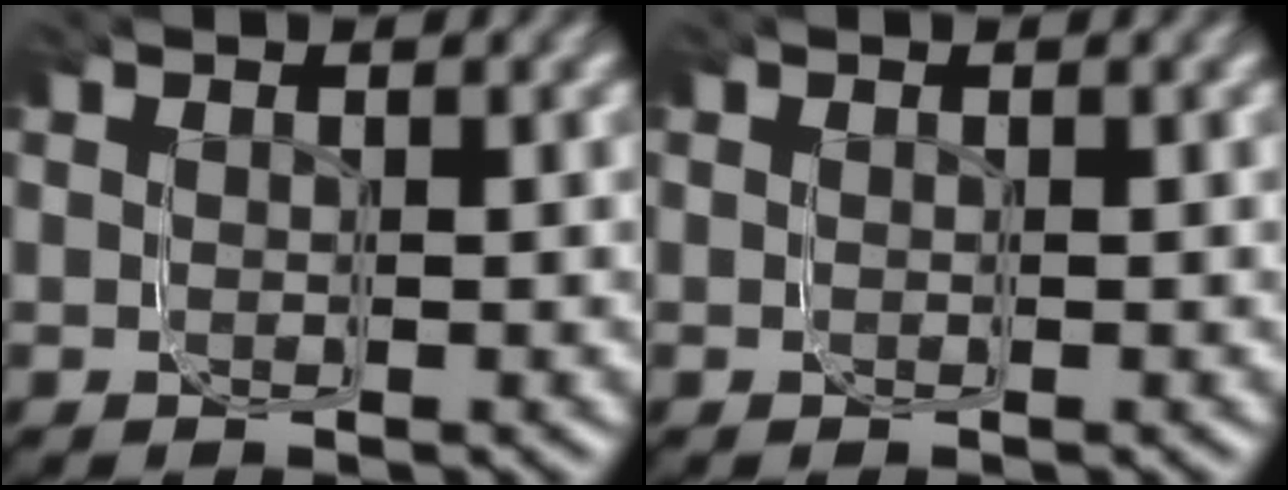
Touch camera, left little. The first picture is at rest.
{"total": 0.0}